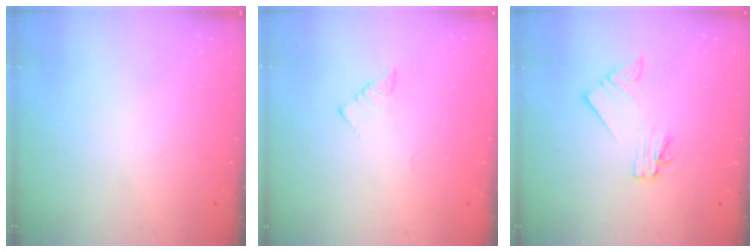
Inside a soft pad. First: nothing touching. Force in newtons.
{"total": 2.7, "press": 2.6, "slide": 0.5}
{"total": 2.2, "press": 2.2, "slide": 0.1}